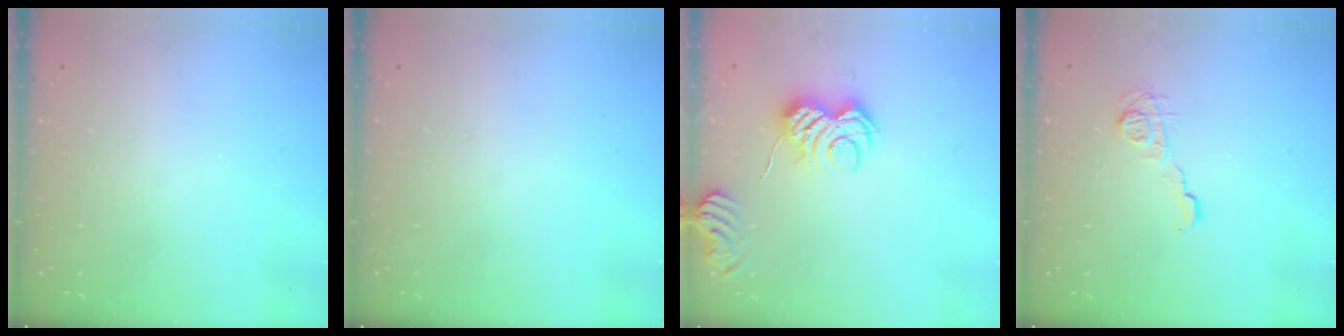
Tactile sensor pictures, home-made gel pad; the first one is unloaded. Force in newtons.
{"total": 0.0}
{"total": 6.3, "press": 6.2, "slide": 0.9}
{"total": 7.8, "press": 7.8, "slide": 0.1}